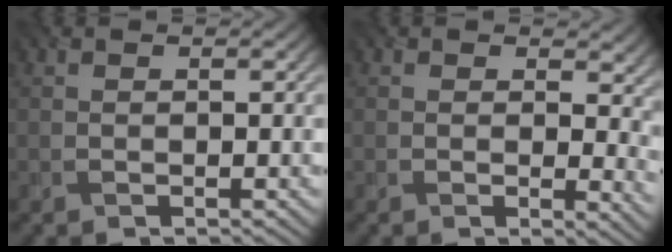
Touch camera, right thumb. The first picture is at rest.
{"total": 5.8, "force": [2.1, 3.1, 4.5], "torque": [-0.044, -0.012, 0.040]}